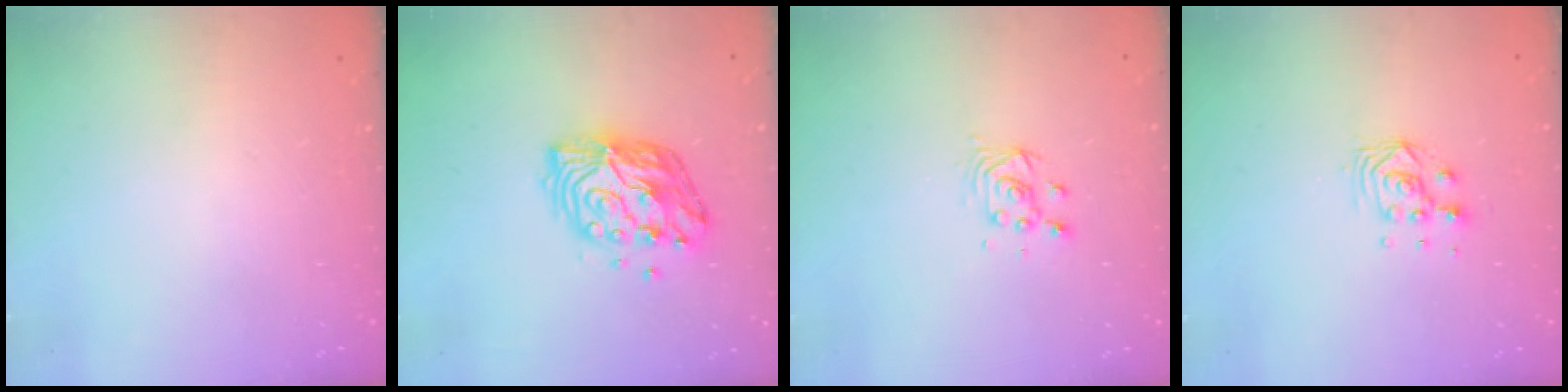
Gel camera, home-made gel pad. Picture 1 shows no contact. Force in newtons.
{"total": 11.7, "press": 11.7, "slide": 0.8}
{"total": 4.0, "press": 4.0, "slide": 0.3}
{"total": 5.5, "press": 5.4, "slide": 0.7}